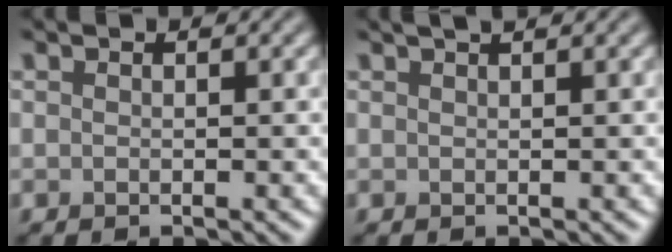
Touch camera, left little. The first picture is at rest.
{"total": 1.5, "force": [1.1, 0.4, 1.0], "torque": [-0.008, 0.000, 0.008]}